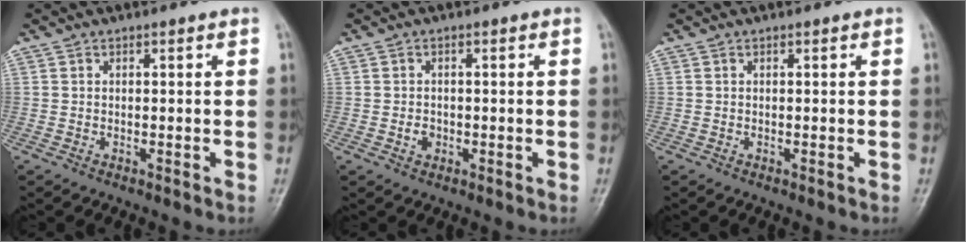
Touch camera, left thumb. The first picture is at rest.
{"total": 1.9, "force": [-0.5, 1.6, 0.9], "torque": [-0.008, 0.004, -0.008]}
{"total": 0.0}